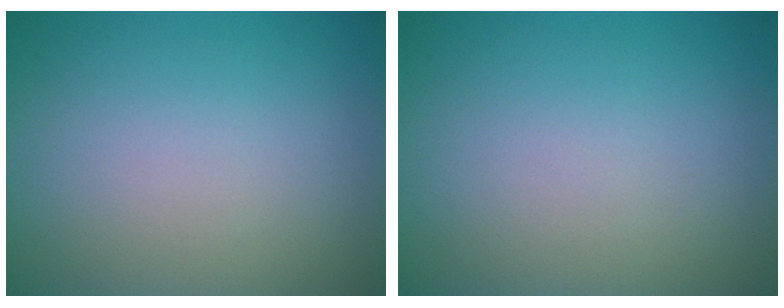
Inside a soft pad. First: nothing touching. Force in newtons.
{"total": 0.0}